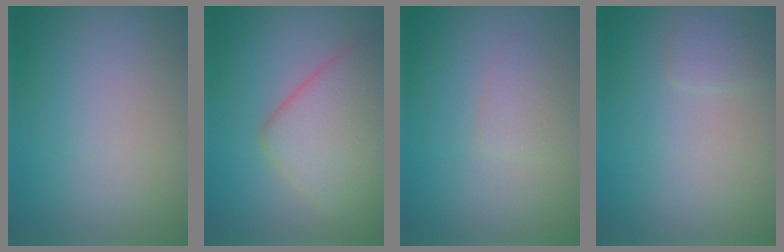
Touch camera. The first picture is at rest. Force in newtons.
{"total": 6.8, "press": 6.8, "slide": 0.3}
{"total": 1.3, "press": 1.3, "slide": 0.1}
{"total": 1.3, "press": 1.3, "slide": 0.1}